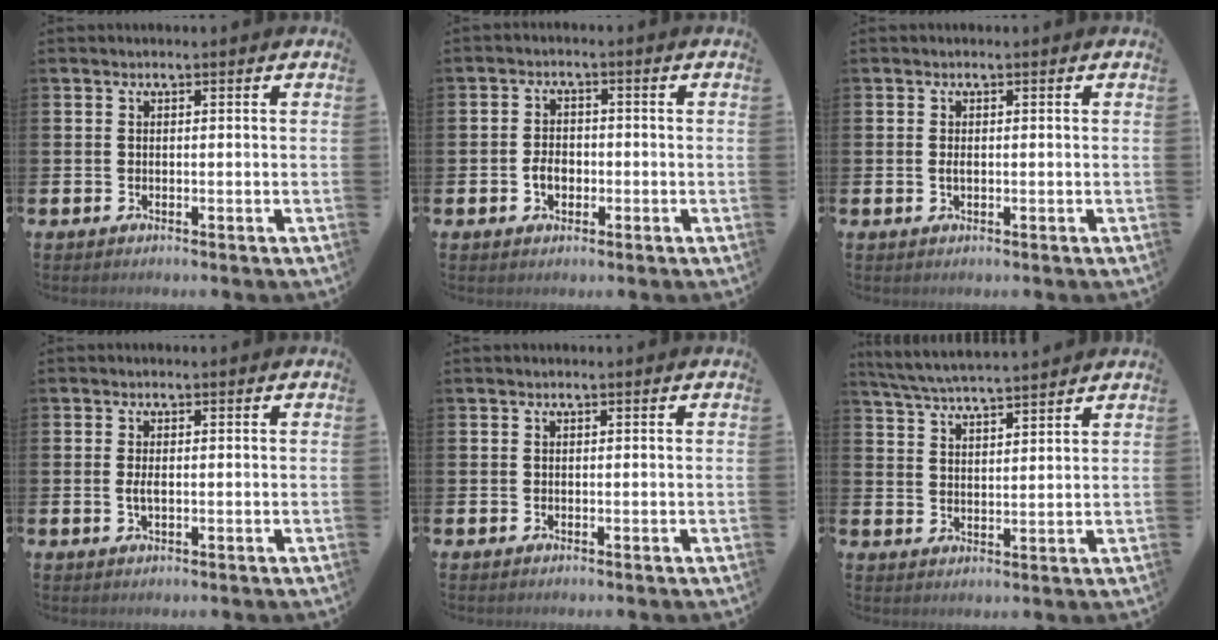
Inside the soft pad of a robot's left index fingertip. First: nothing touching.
{"total": 2.9, "force": [-0.9, 2.1, 1.9], "torque": [-0.027, 0.001, -0.021]}
{"total": 0.9, "force": [0.0, 0.4, 0.8], "torque": [-0.015, 0.003, -0.003]}
{"total": 1.7, "force": [-0.1, 0.7, 1.5], "torque": [-0.029, 0.002, -0.003]}
{"total": 0.0}
{"total": 5.3, "force": [5.3, 0.0, 1.0], "torque": [-0.041, -0.029, 0.095]}